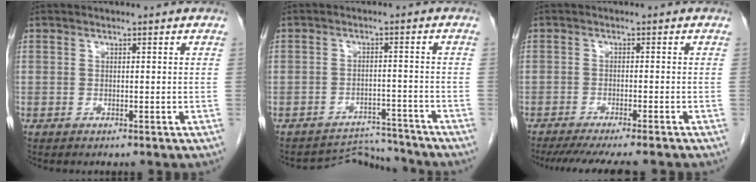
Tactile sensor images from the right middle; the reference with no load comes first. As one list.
[{"total": 5.4, "force": [-5.0, 0.3, -2.0], "torque": [0.038, 0.016, -0.072]}, {"total": 11.4, "force": [-9.9, 0.7, 5.6], "torque": [-0.068, -0.019, -0.137]}]